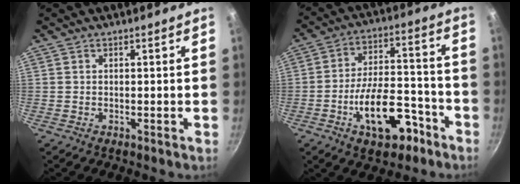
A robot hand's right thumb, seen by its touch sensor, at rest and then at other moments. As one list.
[{"total": 15.1, "force": [-7.2, 7.5, 10.9], "torque": [-0.150, 0.064, -0.104]}]